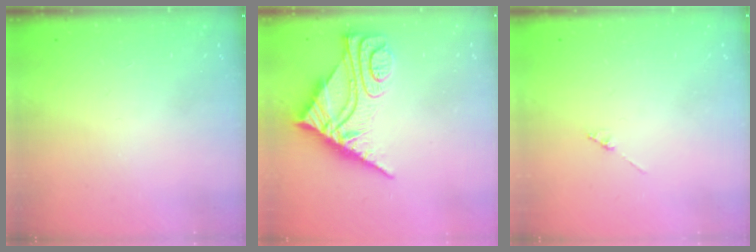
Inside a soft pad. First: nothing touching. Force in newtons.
{"total": 11.3, "press": 11.2, "slide": 1.1}
{"total": 1.3, "press": 1.3, "slide": 0.3}